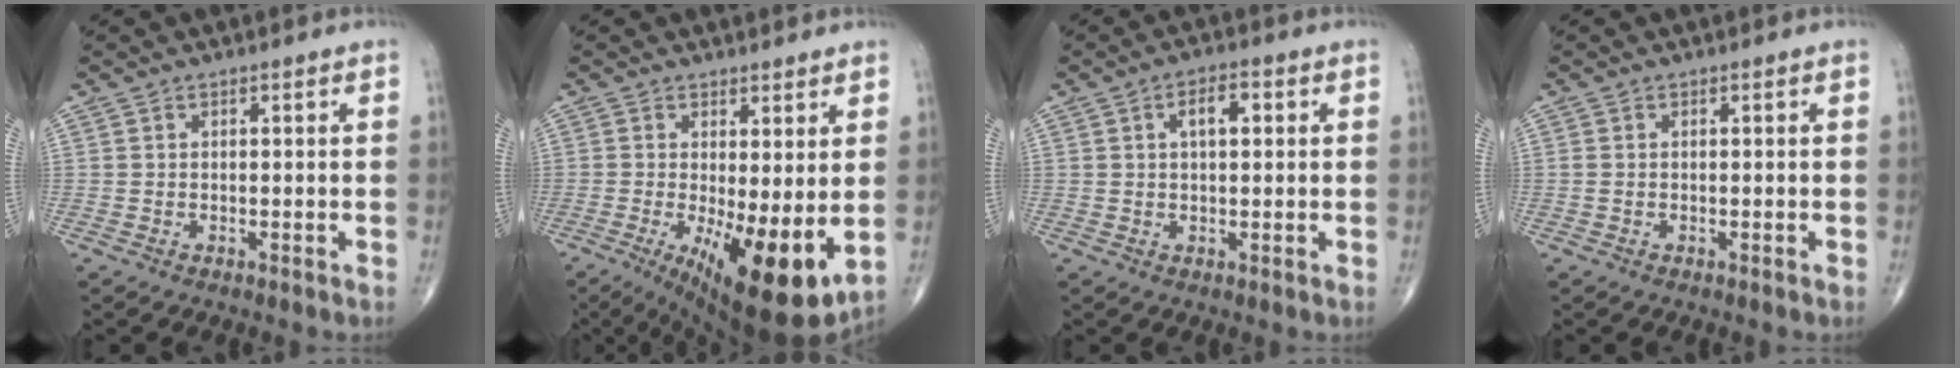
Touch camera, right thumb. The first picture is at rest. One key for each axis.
{"total": 13.9, "fx": -2.0, "fy": 4.6, "fz": 13.0, "tx": -0.201, "ty": -0.032, "tz": -0.016}
{"total": 4.7, "fx": 1.2, "fy": 2.2, "fz": 4.0, "tx": -0.059, "ty": 0.007, "tz": 0.017}
{"total": 0.5, "fx": 0.0, "fy": 0.3, "fz": 0.4, "tx": -0.016, "ty": 0.005, "tz": 0.002}